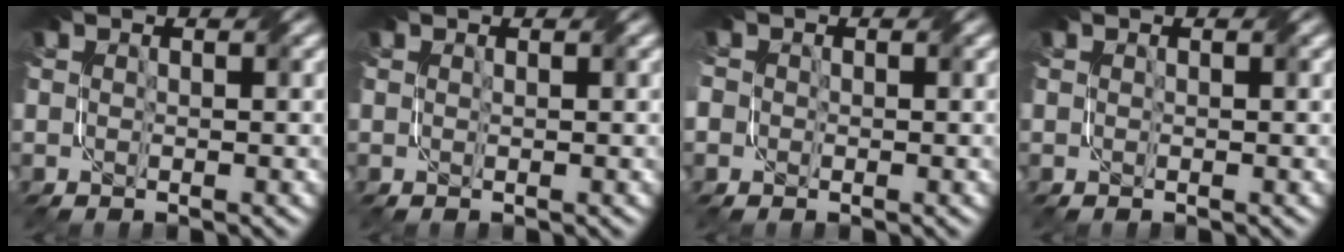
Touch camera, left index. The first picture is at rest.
{"total": 0.0}
{"total": 1.6, "force": [-0.1, 1.6, 0.5], "torque": [-0.013, 0.003, 0.000]}
{"total": 0.0}